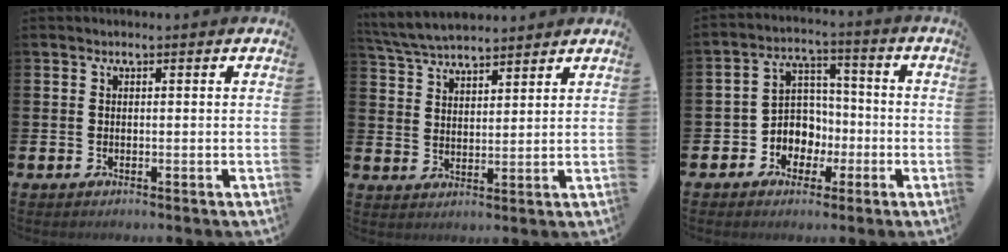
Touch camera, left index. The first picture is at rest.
{"total": 5.3, "force": [5.2, 0.8, 0.8], "torque": [-0.036, -0.024, 0.095]}
{"total": 5.5, "force": [-1.5, 5.1, 1.3], "torque": [-0.046, 0.006, -0.033]}